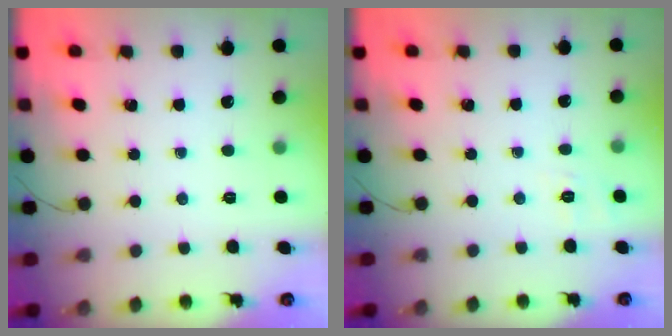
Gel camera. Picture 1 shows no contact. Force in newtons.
{"total": 1.9, "press": 0.3, "slide": 1.9}